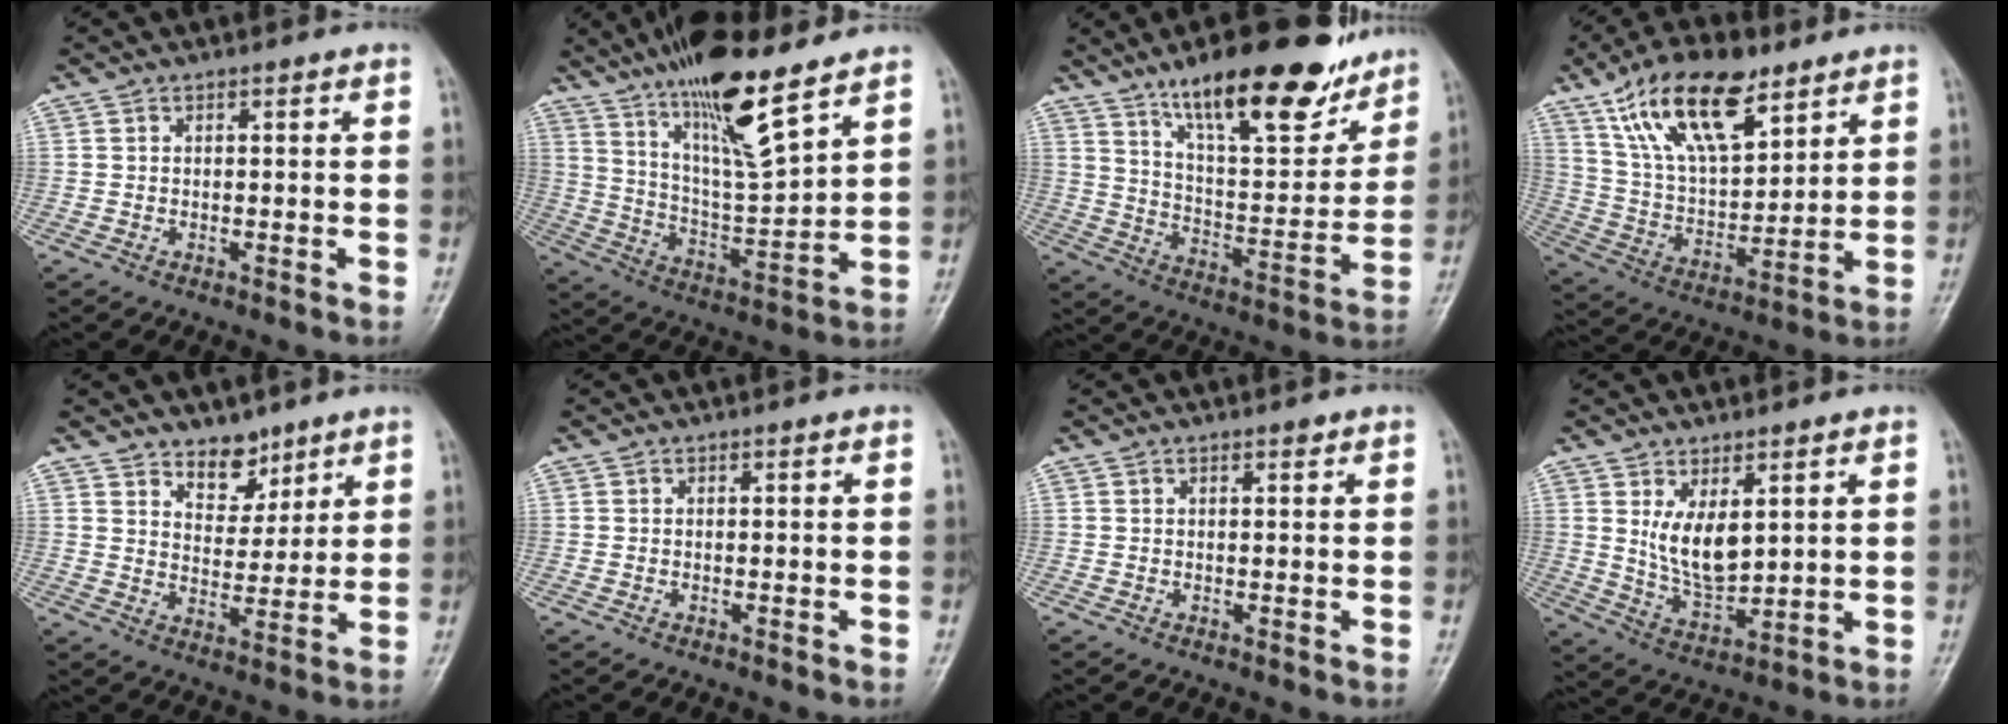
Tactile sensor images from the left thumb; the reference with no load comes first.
{"total": 17.2, "force": [11.8, 3.2, 12.1], "torque": [-0.202, -0.064, 0.220]}
{"total": 22.1, "force": [15.2, 7.2, 14.4], "torque": [-0.174, -0.070, 0.245]}
{"total": 19.3, "force": [11.4, 8.7, 13.0], "torque": [-0.198, -0.039, 0.215]}
{"total": 6.7, "force": [4.9, 3.9, 2.4], "torque": [-0.005, -0.037, 0.086]}
{"total": 0.0}
{"total": 0.9, "force": [0.6, 0.3, 0.6], "torque": [-0.007, -0.002, 0.009]}
{"total": 8.7, "force": [2.8, 4.3, 7.0], "torque": [-0.108, -0.030, 0.067]}